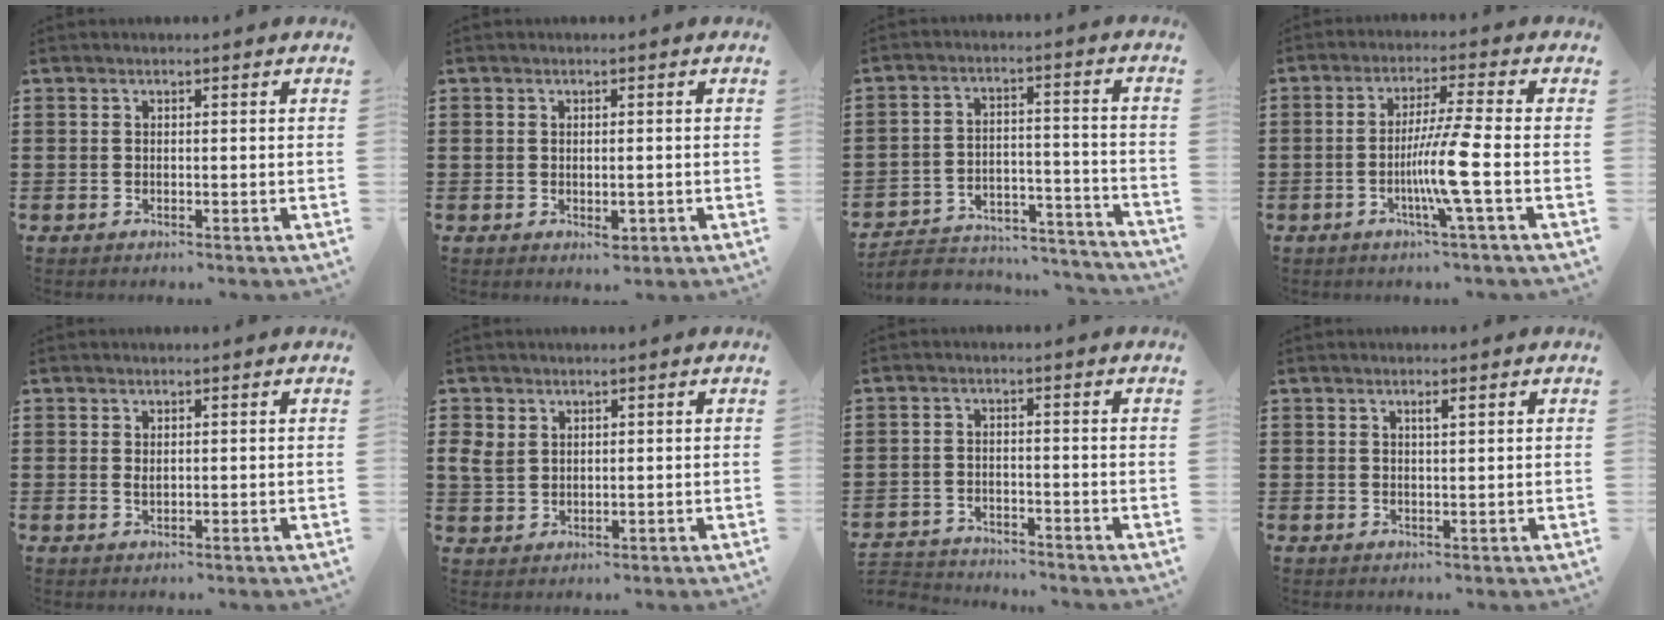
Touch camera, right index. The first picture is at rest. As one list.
[{"total": 2.2, "force": [-0.2, 1.2, 1.8], "torque": [-0.034, 0.002, -0.003]}, {"total": 5.6, "force": [-5.3, 1.3, 1.2], "torque": [-0.024, 0.011, -0.106]}, {"total": 7.7, "force": [-2.2, -1.0, 7.3], "torque": [-0.138, -0.017, -0.047]}, {"total": 0.7, "force": [0.4, 0.4, 0.5], "torque": [-0.011, 0.003, 0.007]}, {"total": 3.4, "force": [1.6, 2.7, 1.4], "torque": [-0.046, 0.008, 0.028]}, {"total": 2.6, "force": [-2.6, 0.3, -0.3], "torque": [-0.003, 0.000, -0.057]}, {"total": 1.3, "force": [0.5, 0.2, 1.1], "torque": [-0.022, 0.003, 0.008]}]